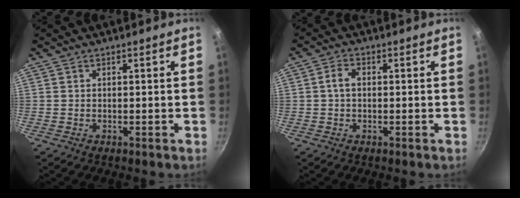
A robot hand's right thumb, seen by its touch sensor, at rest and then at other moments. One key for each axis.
{"total": 3.0, "fx": 0.1, "fy": 2.0, "fz": 2.2, "tx": -0.040, "ty": 0.009, "tz": -0.002}